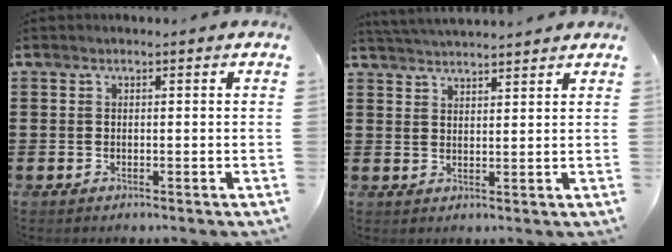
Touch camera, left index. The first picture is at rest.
{"total": 3.1, "force": [3.0, -0.4, 0.3], "torque": [-0.015, -0.009, 0.056]}